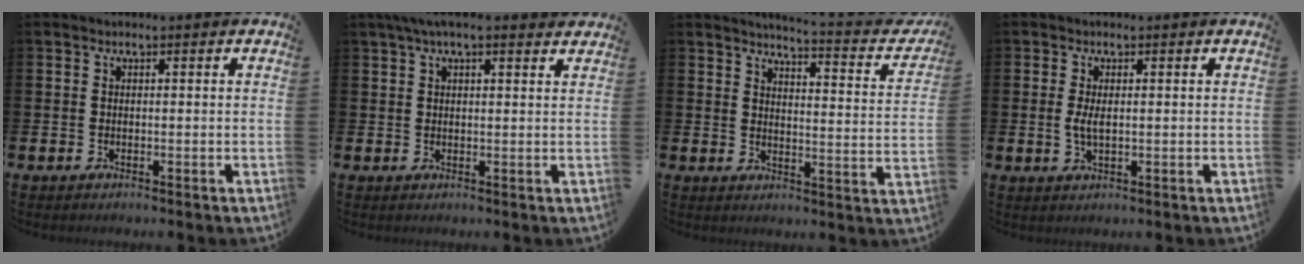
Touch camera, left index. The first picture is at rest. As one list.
[{"total": 3.9, "force": [3.0, 0.9, 2.2], "torque": [-0.045, -0.001, 0.054]}, {"total": 3.8, "force": [3.7, 0.0, 0.9], "torque": [-0.009, -0.047, 0.049]}, {"total": 2.4, "force": [0.2, 1.0, 2.2], "torque": [-0.040, 0.002, 0.001]}]